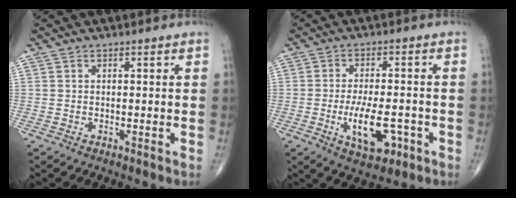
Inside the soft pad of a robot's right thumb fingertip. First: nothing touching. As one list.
[{"total": 9.4, "force": [-3.1, 4.1, 7.8], "torque": [-0.126, 0.004, -0.044]}]